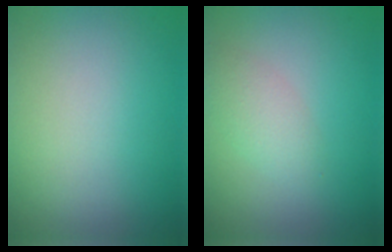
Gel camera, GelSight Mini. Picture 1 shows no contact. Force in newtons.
{"total": 2.0, "press": 2.0, "slide": 0.1}